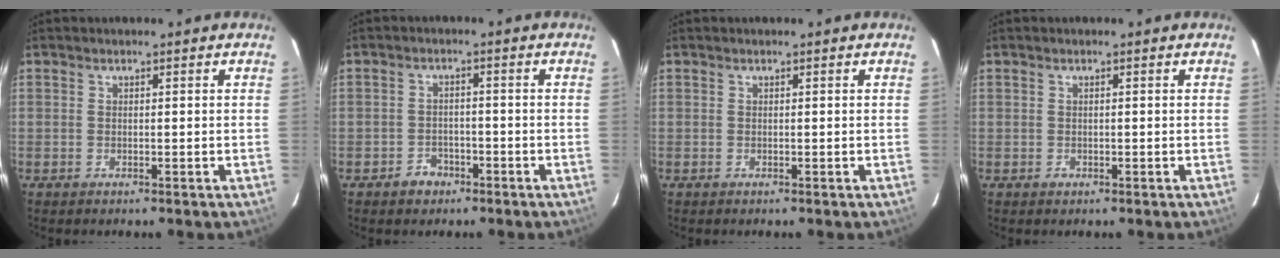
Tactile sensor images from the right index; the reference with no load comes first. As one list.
[{"total": 3.8, "force": [-2.4, 2.9, 0.6], "torque": [-0.019, 0.013, -0.034]}, {"total": 0.0}, {"total": 0.9, "force": [-0.3, 0.9, 0.1], "torque": [0.002, 0.002, -0.003]}]